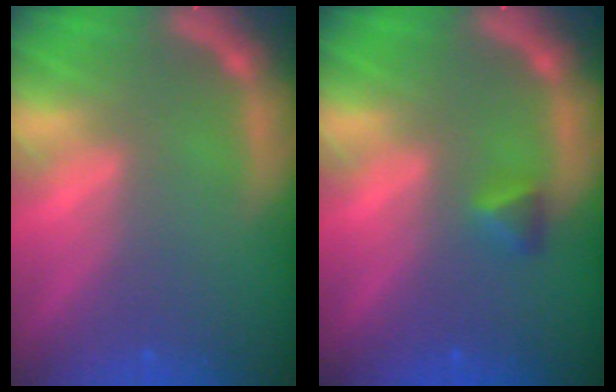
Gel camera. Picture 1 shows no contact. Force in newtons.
{"total": 1.4}